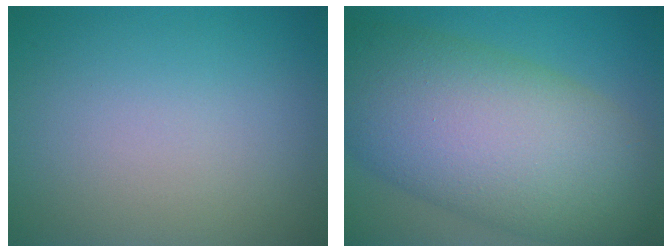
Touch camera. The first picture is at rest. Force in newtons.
{"total": 14.3, "press": 14.3, "slide": 0.5}